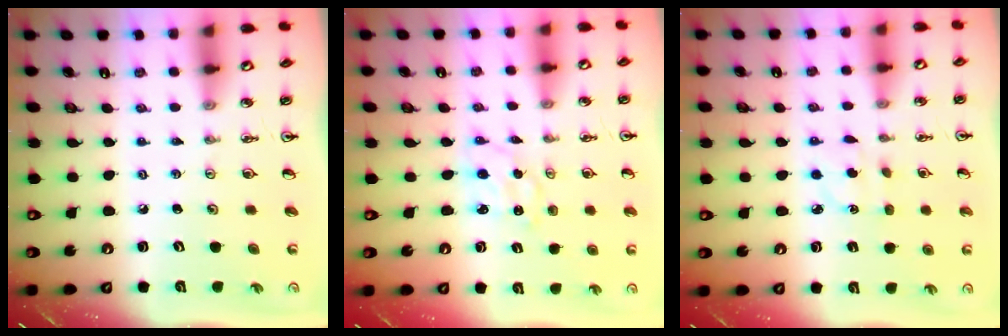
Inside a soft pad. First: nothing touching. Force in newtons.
{"total": 1.2, "press": 1.2, "slide": 0.3}
{"total": 4.0, "press": 3.9, "slide": 0.6}